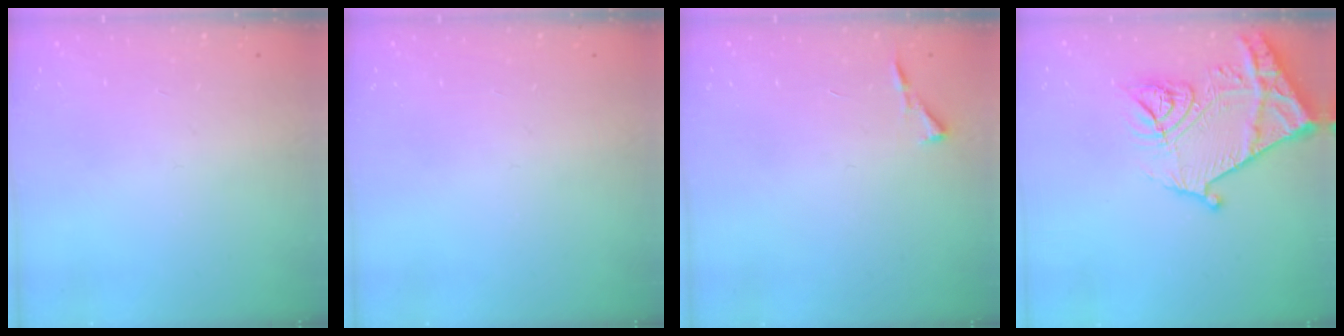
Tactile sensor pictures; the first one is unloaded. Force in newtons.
{"total": 0.0}
{"total": 3.5, "press": 3.4, "slide": 0.5}
{"total": 18.3, "press": 18.2, "slide": 2.0}